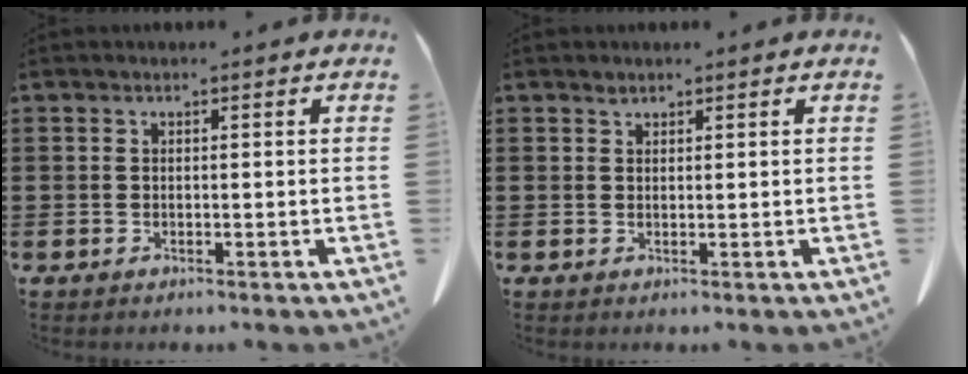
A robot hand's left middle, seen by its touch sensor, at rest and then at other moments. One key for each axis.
{"total": 0.9, "fx": 0.8, "fy": 0.4, "fz": 0.1, "tx": -0.005, "ty": -0.001, "tz": 0.017}